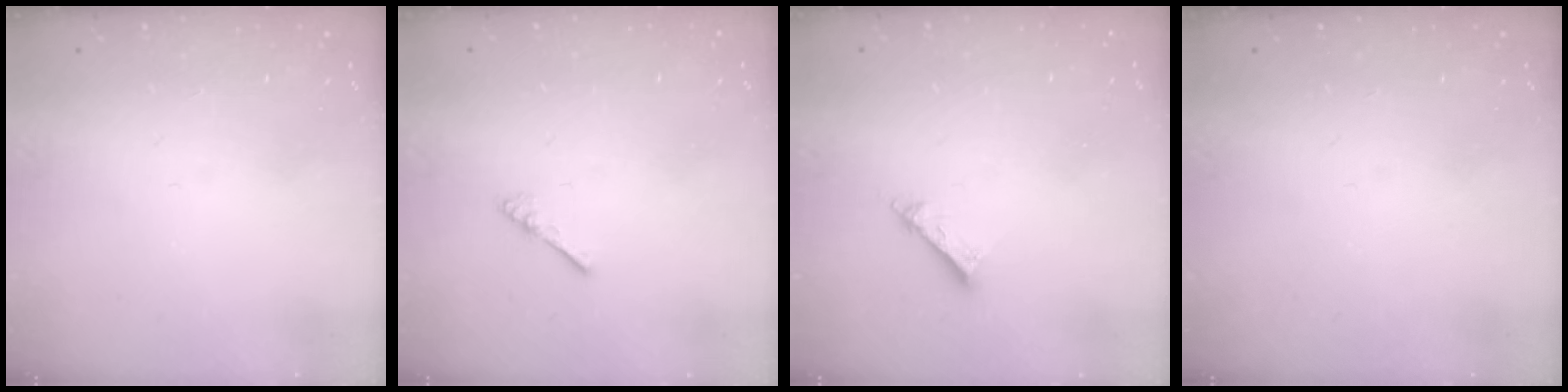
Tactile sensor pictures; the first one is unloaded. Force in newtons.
{"total": 2.4, "press": 2.4, "slide": 0.5}
{"total": 3.6, "press": 3.6, "slide": 0.2}
{"total": 0.0}